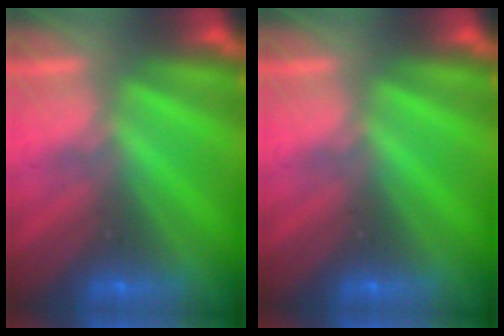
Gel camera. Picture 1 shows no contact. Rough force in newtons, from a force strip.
{"total": 0.0}